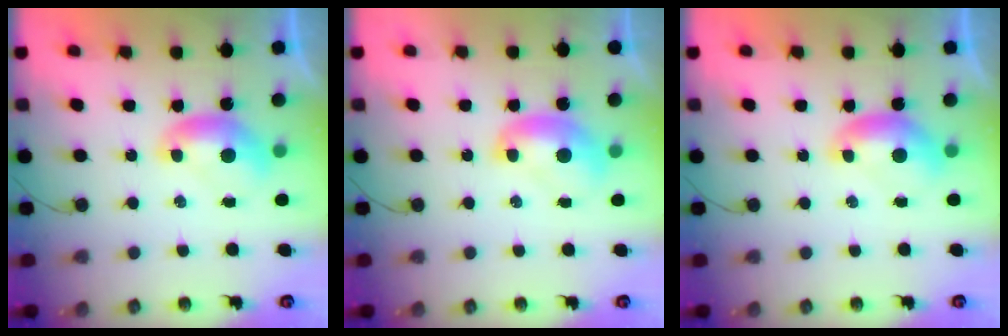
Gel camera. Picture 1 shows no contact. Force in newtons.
{"total": 1.8, "press": 1.8, "slide": 0.3}
{"total": 0.0}